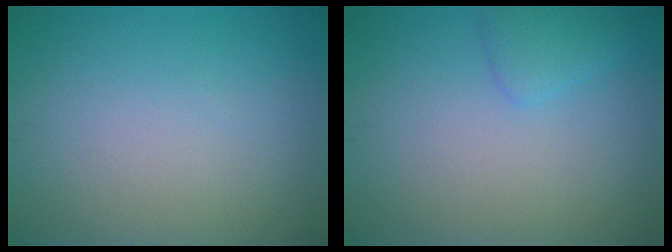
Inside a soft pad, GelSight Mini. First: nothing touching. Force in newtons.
{"total": 1.6, "press": 1.6, "slide": 0.1}